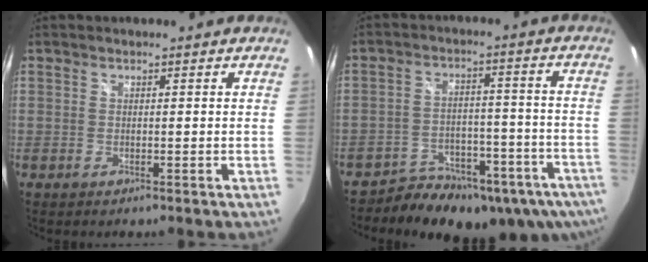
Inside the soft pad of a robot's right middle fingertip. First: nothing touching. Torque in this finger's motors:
{"motor_torque": [0.25, -0.77, 0.08, 0.02]}